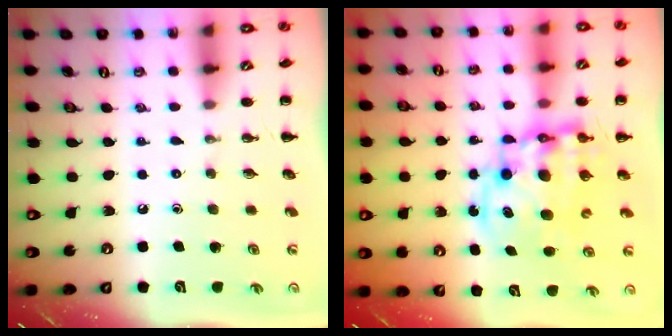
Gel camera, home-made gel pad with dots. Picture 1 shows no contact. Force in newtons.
{"total": 13.5, "press": 13.1, "slide": 3.4}